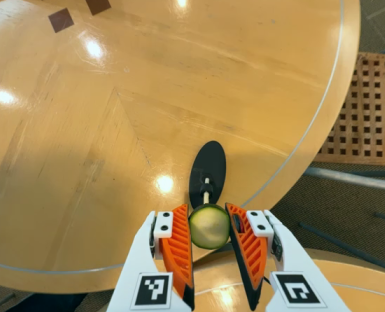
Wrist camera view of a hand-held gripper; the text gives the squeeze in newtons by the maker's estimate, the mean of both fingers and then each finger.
{"total": 9.1, "left": 9.1, "right": 9.0}